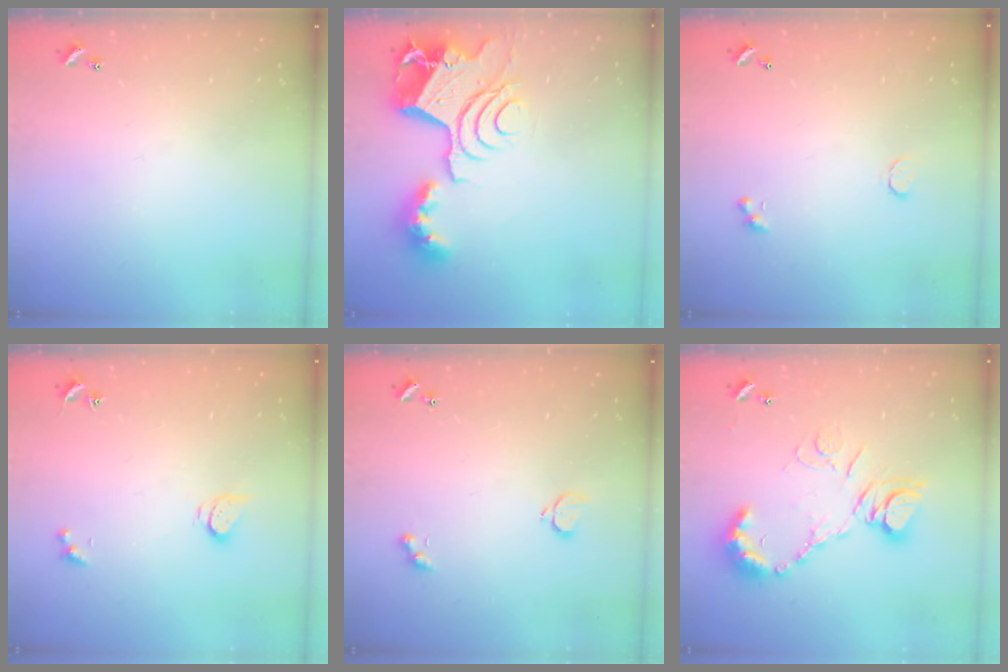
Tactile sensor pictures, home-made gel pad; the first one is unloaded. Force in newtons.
{"total": 14.6, "press": 14.5, "slide": 1.8}
{"total": 0.8, "press": 0.7, "slide": 0.4}
{"total": 2.9, "press": 2.9, "slide": 0.5}
{"total": 2.1, "press": 2.1, "slide": 0.5}
{"total": 14.6, "press": 14.4, "slide": 1.8}